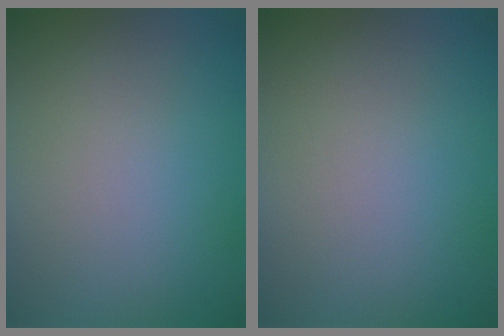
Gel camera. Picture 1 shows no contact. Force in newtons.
{"total": 0.0}